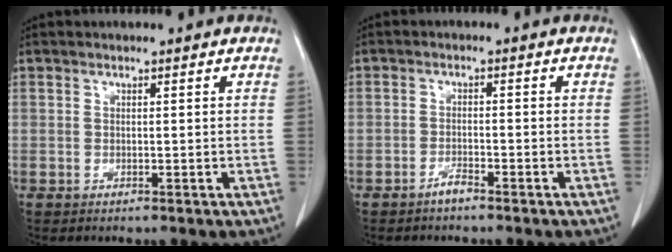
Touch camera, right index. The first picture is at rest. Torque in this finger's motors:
{"motor_torque": [-0.37, -0.32, -0.22, -0.09]}